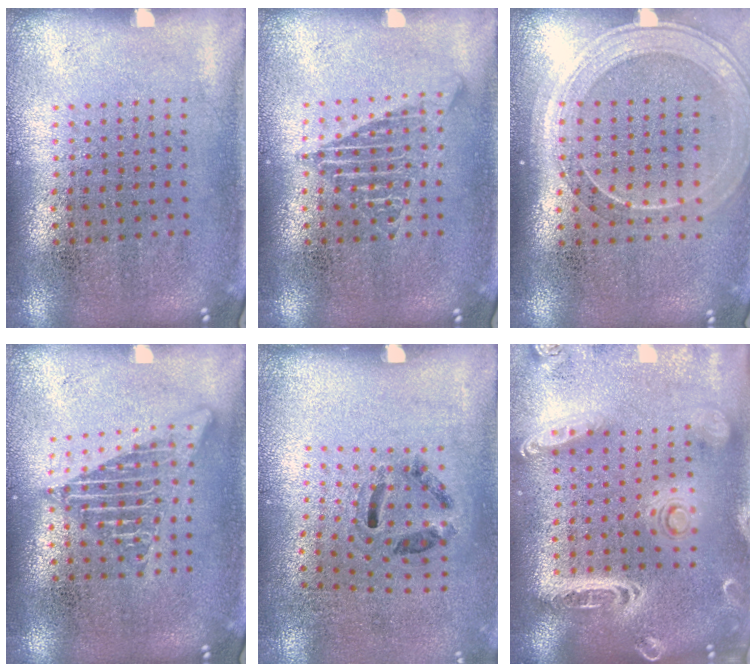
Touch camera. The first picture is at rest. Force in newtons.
{"total": 1.7, "press": 1.7, "slide": 0.1}
{"total": 1.7, "press": 1.6, "slide": 0.7}
{"total": 2.7, "press": 2.7, "slide": 0.3}
{"total": 1.3, "press": 0.7, "slide": 1.0}
{"total": 2.8, "press": 2.5, "slide": 1.4}